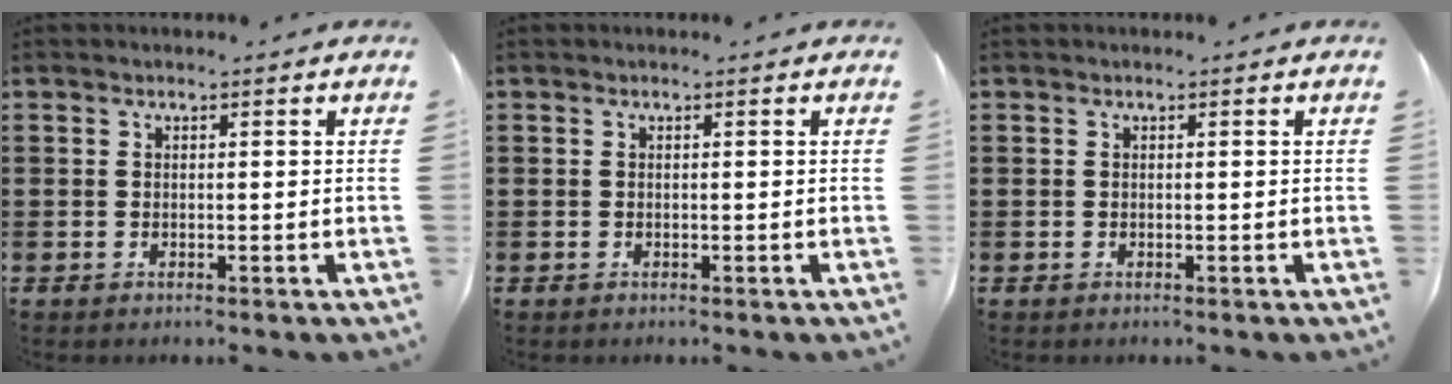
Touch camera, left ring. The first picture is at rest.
{"total": 0.0}
{"total": 0.0}